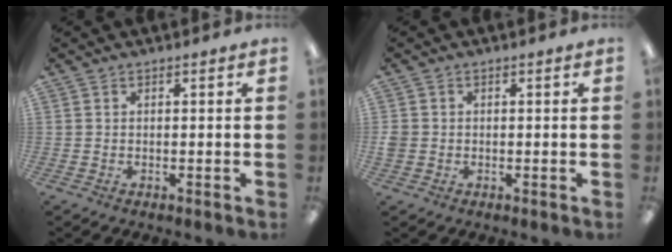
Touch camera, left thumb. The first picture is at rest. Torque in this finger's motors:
{"motor_torque": [-0.29, 0.29, 0.03, -0.04, 0.00]}